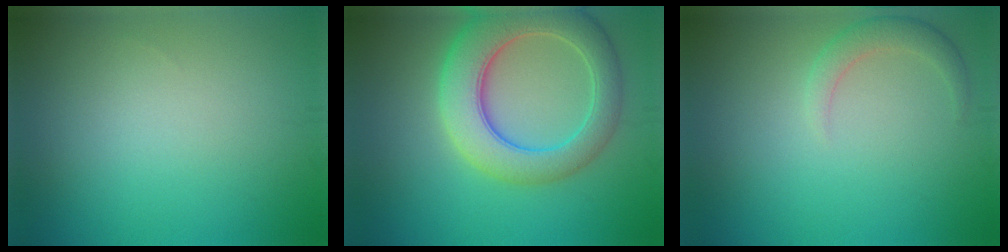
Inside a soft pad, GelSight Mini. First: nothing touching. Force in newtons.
{"total": 8.0, "press": 8.0, "slide": 0.6}
{"total": 2.1, "press": 2.1, "slide": 0.2}